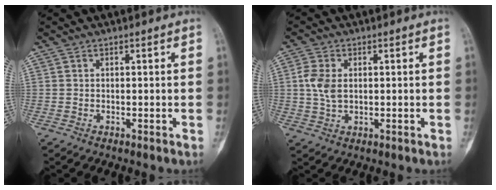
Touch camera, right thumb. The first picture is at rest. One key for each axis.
{"total": 5.0, "fx": 0.6, "fy": 3.2, "fz": 3.9, "tx": -0.084, "ty": 0.003, "tz": 0.010}